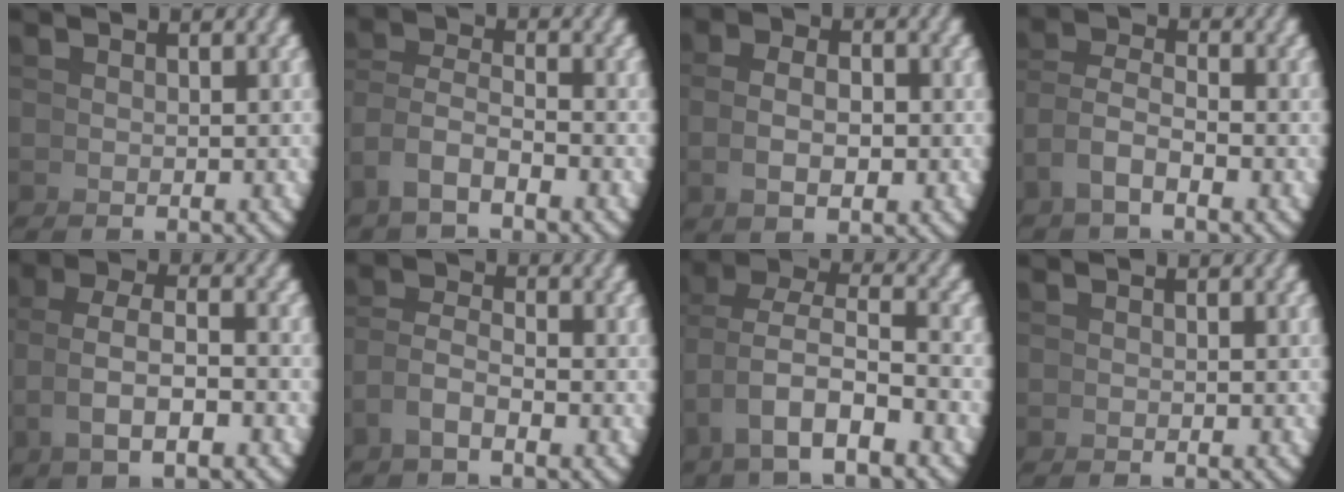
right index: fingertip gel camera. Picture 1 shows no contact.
{"total": 3.4, "force": [-1.3, 2.2, 2.3], "torque": [-0.057, -0.012, -0.020]}
{"total": 2.4, "force": [0.0, 0.9, 2.3], "torque": [-0.033, 0.001, 0.004]}
{"total": 2.9, "force": [-0.8, 1.8, 2.2], "torque": [-0.051, -0.010, -0.012]}
{"total": 3.8, "force": [0.4, 1.3, 3.6], "torque": [-0.065, 0.005, 0.012]}
{"total": 2.2, "force": [-0.9, 1.0, 1.7], "torque": [-0.037, -0.008, -0.015]}
{"total": 5.2, "force": [1.0, 2.9, 4.2], "torque": [-0.083, 0.002, 0.020]}
{"total": 0.0}